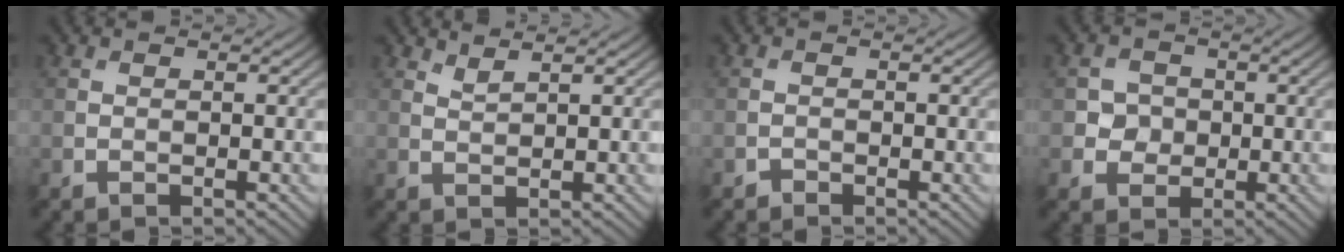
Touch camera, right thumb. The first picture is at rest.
{"total": 1.5, "force": [1.4, 0.1, 0.7], "torque": [-0.019, 0.003, 0.030]}
{"total": 0.6, "force": [-0.6, 0.2, 0.0], "torque": [0.002, -0.001, -0.012]}
{"total": 3.2, "force": [-0.2, 3.0, 0.9], "torque": [-0.021, -0.003, -0.017]}